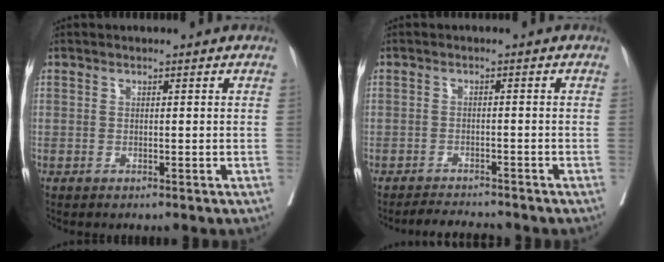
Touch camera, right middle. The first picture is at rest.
{"total": 3.9, "force": [-3.8, 0.2, 0.6], "torque": [-0.012, -0.014, -0.062]}